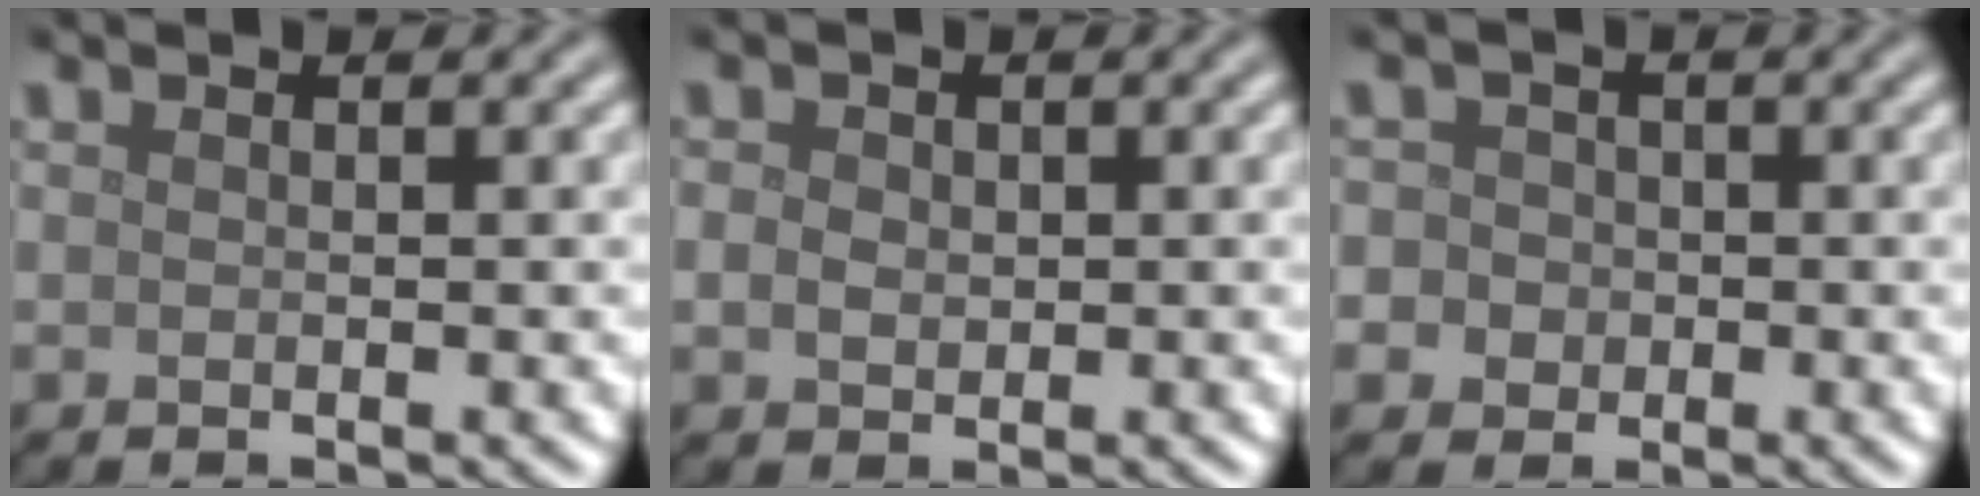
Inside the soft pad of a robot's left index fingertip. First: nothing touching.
{"total": 1.6, "force": [0.1, 1.3, 0.8], "torque": [-0.015, 0.000, -0.001]}
{"total": 5.0, "force": [-0.2, 4.8, 1.5], "torque": [-0.016, 0.026, -0.030]}